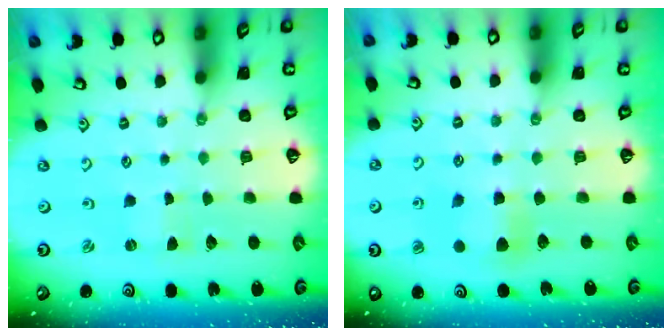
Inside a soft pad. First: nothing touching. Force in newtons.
{"total": 6.4, "press": 6.3, "slide": 0.4}